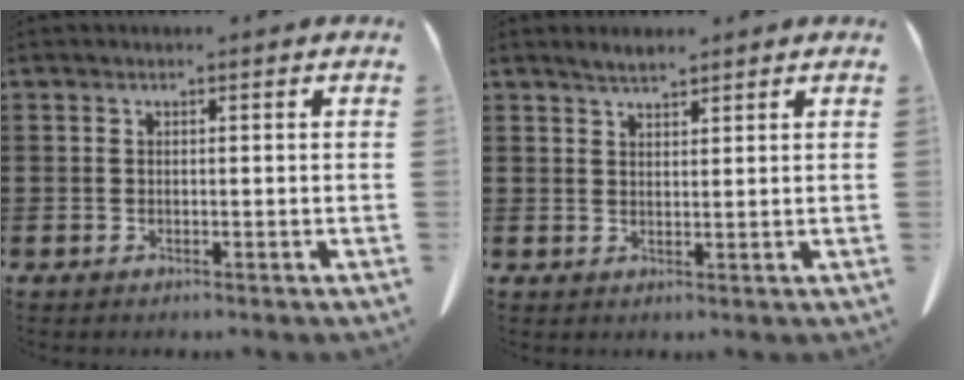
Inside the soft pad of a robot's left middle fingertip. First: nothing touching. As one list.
[{"total": 1.9, "force": [1.8, 0.2, 0.7], "torque": [-0.016, 0.000, 0.034]}]